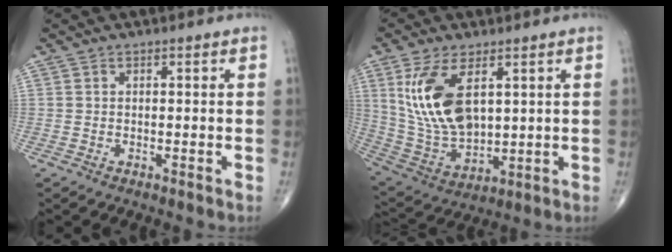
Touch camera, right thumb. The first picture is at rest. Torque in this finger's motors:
{"motor_torque": [-0.71, 1.37, 1.06, 0.50, 0.44]}